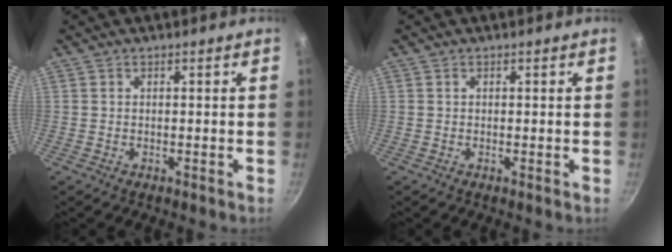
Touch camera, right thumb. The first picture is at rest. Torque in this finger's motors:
{"motor_torque": [-0.61, 0.08, -0.45, -0.01, 0.00]}